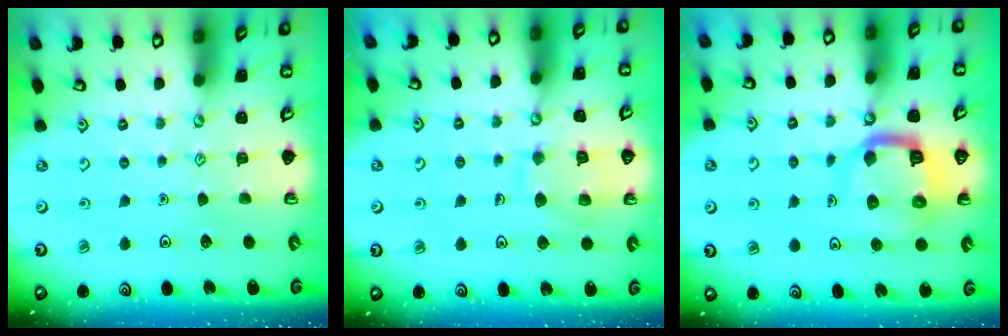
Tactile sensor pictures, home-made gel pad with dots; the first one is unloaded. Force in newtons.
{"total": 9.8, "press": 9.7, "slide": 0.9}
{"total": 10.7, "press": 10.6, "slide": 1.4}